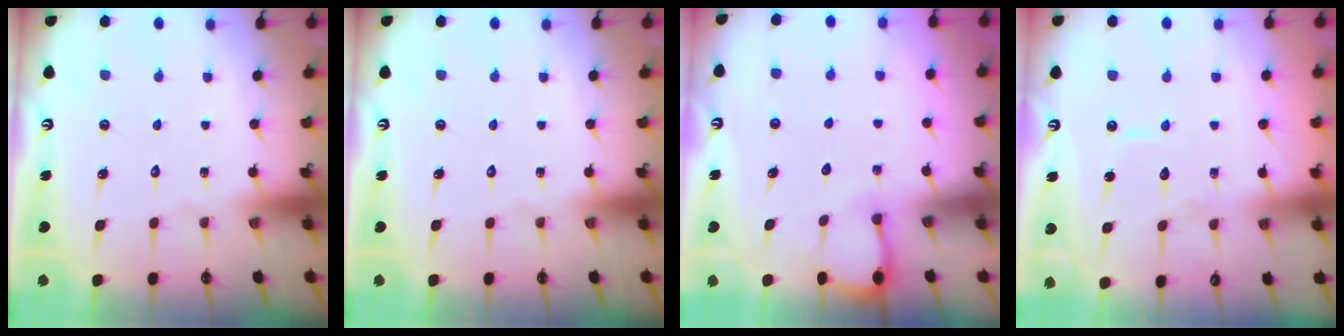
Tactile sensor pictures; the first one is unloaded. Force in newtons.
{"total": 0.0}
{"total": 3.2, "press": 3.2, "slide": 0.3}
{"total": 6.4, "press": 6.4, "slide": 0.5}